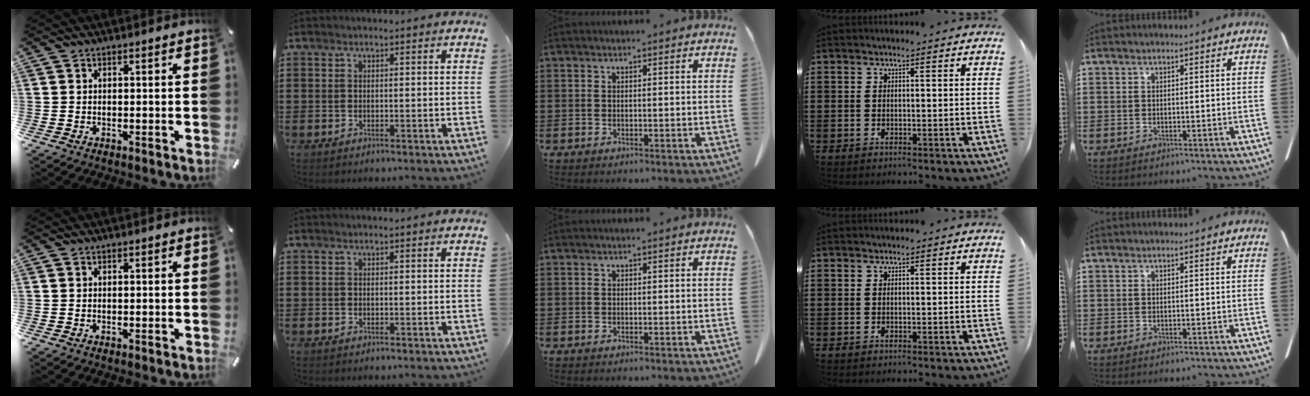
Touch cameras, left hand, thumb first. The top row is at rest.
{}